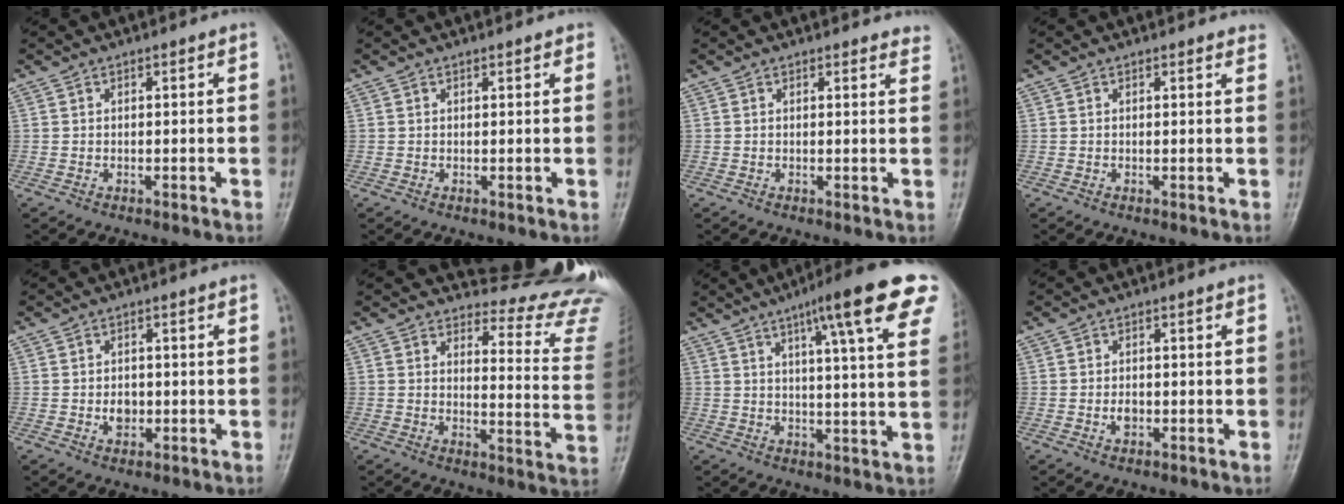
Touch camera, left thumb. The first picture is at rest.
{"total": 1.0, "force": [0.9, 0.3, 0.5], "torque": [-0.004, -0.002, 0.009]}
{"total": 4.2, "force": [4.1, 1.0, 0.3], "torque": [0.016, -0.021, 0.027]}
{"total": 2.6, "force": [2.5, 0.7, 0.4], "torque": [0.003, -0.009, 0.017]}
{"total": 2.5, "force": [-0.3, 2.0, 1.6], "torque": [-0.016, 0.002, -0.002]}
{"total": 18.3, "force": [18.1, 2.2, 1.5], "torque": [0.033, -0.209, 0.183]}
{"total": 17.7, "force": [9.7, 2.2, 14.6], "torque": [-0.187, -0.020, 0.122]}
{"total": 1.8, "force": [-0.3, 1.2, 1.3], "torque": [-0.017, 0.001, -0.004]}